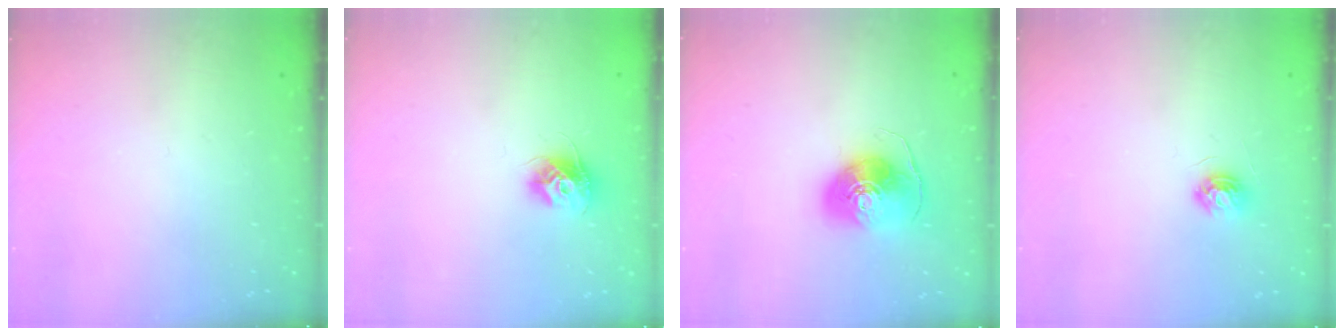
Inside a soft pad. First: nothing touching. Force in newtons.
{"total": 9.5, "press": 9.5, "slide": 0.2}
{"total": 9.9, "press": 9.8, "slide": 1.1}
{"total": 5.3, "press": 5.3, "slide": 0.6}